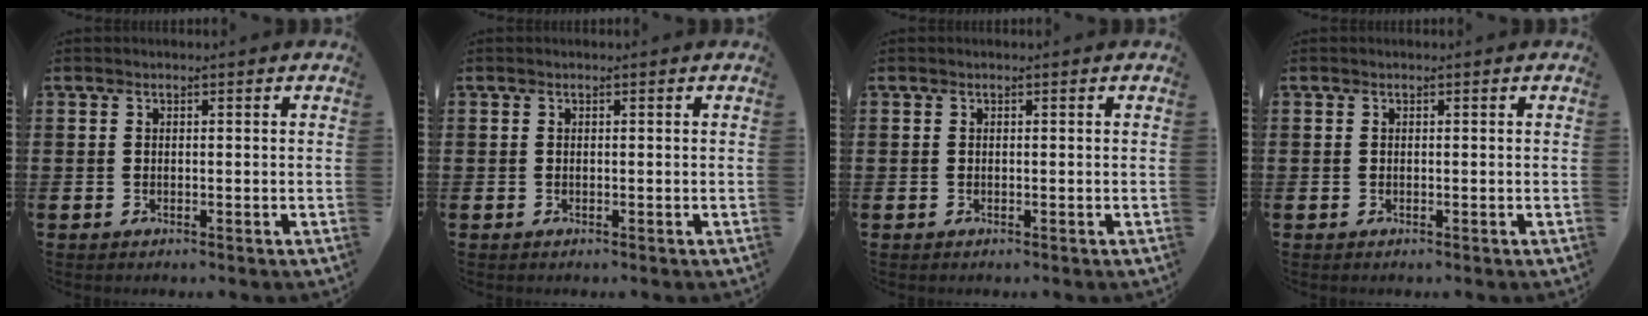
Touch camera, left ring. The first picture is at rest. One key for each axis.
{"total": 0.0}
{"total": 0.0}
{"total": 0.0}